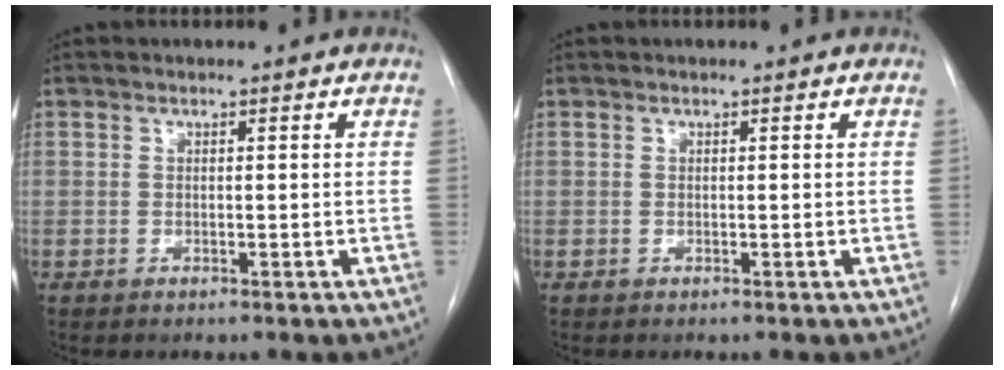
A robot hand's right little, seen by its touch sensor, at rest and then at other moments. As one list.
[{"total": 0.0}]